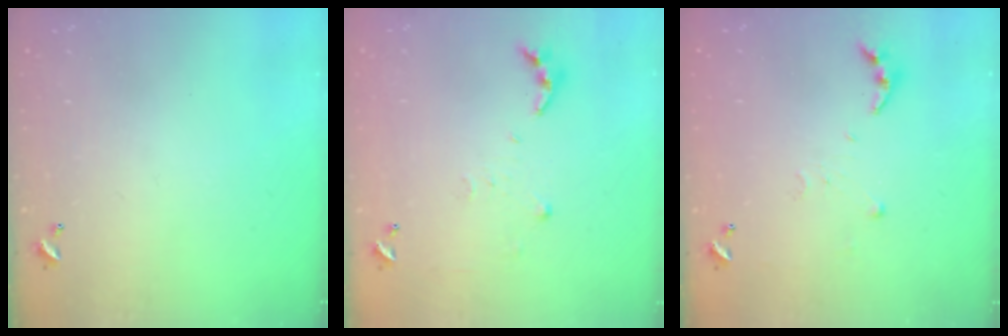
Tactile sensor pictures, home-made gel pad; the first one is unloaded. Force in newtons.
{"total": 6.3, "press": 6.3, "slide": 0.6}
{"total": 4.9, "press": 4.8, "slide": 0.5}